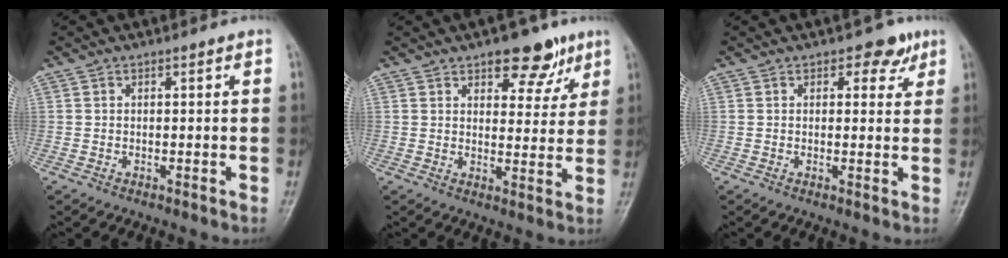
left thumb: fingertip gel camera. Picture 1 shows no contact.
{"total": 8.9, "force": [5.6, 4.7, 5.1], "torque": [-0.027, -0.025, 0.074]}
{"total": 3.8, "force": [2.1, 2.4, 1.9], "torque": [0.003, -0.006, 0.023]}